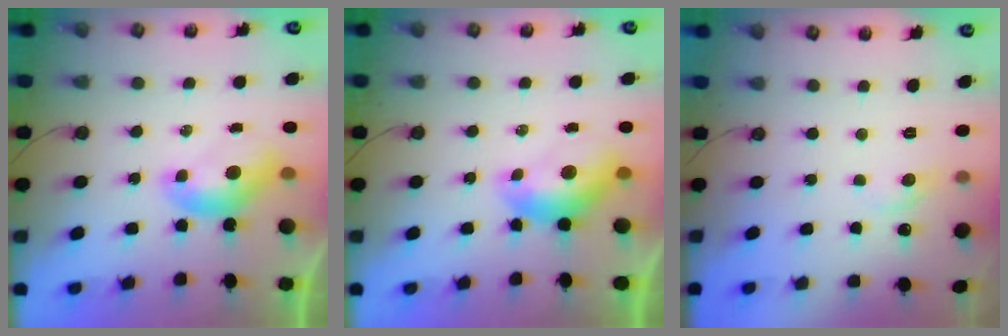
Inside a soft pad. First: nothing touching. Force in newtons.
{"total": 0.7, "press": 0.6, "slide": 0.4}
{"total": 1.6, "press": 1.4, "slide": 0.7}